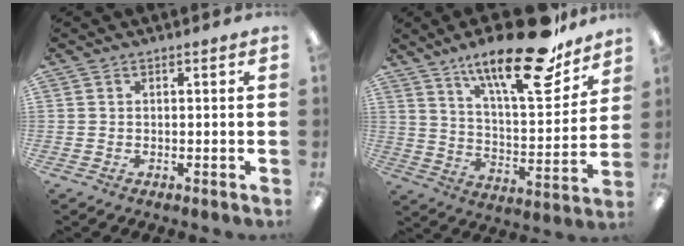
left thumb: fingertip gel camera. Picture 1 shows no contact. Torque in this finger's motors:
{"motor_torque": [0.59, 0.38, 1.72, -1.05, 0.34]}